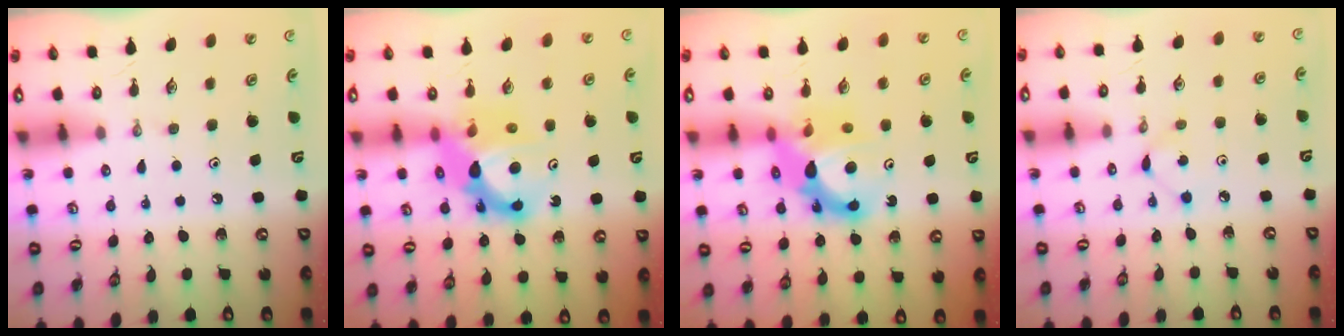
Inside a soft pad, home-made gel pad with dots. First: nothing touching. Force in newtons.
{"total": 12.3, "press": 12.2, "slide": 1.1}
{"total": 12.7, "press": 12.7, "slide": 0.9}
{"total": 3.5, "press": 3.5, "slide": 0.4}